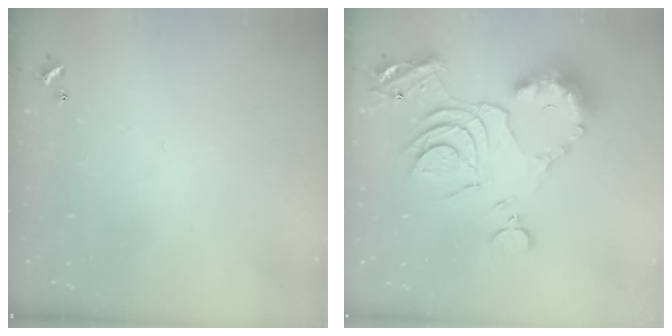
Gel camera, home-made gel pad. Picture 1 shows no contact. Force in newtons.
{"total": 15.1, "press": 15.0, "slide": 1.6}